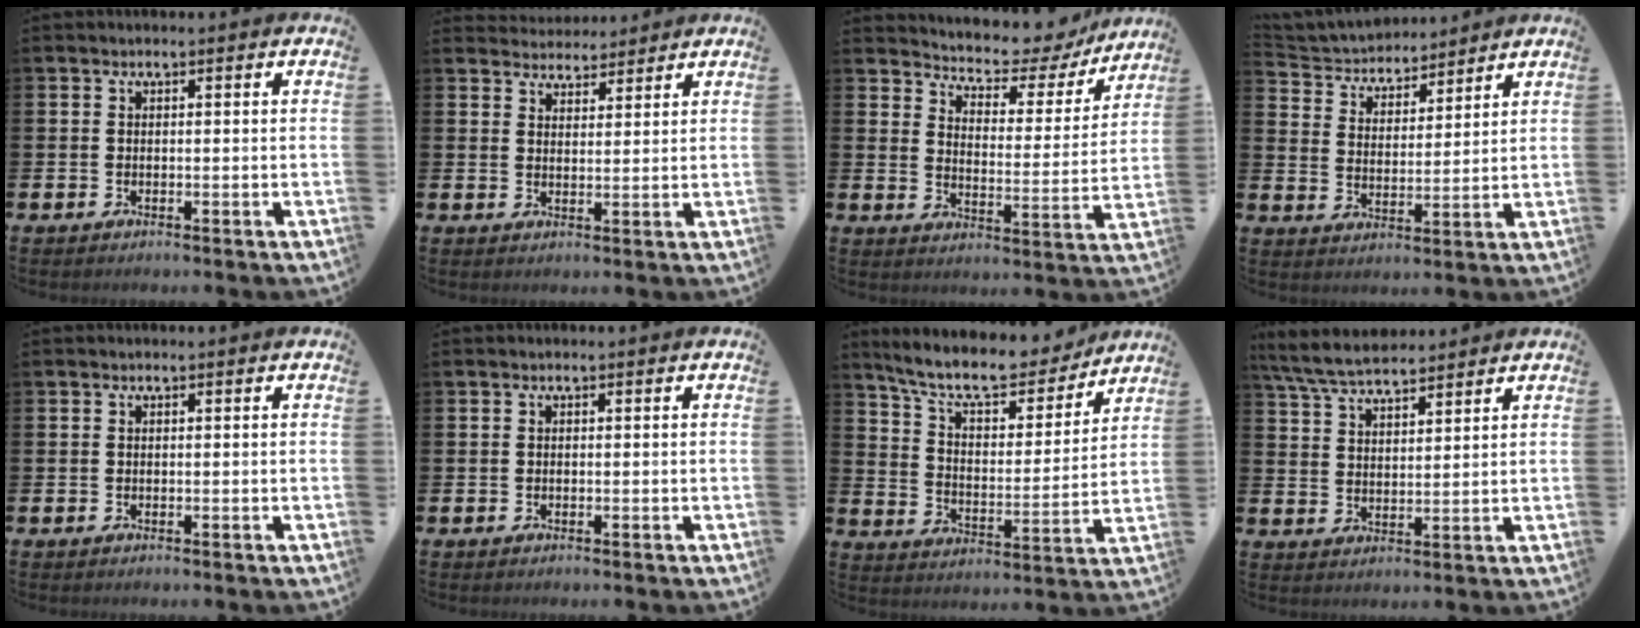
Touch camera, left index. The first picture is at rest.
{"total": 3.9, "force": [3.8, 1.0, -0.4], "torque": [-0.004, -0.020, 0.070]}
{"total": 6.0, "force": [5.6, 1.9, 0.8], "torque": [-0.045, -0.049, 0.092]}
{"total": 4.3, "force": [4.0, 1.6, -0.2], "torque": [-0.025, -0.030, 0.066]}
{"total": 0.0}
{"total": 0.0}
{"total": 10.2, "force": [9.2, 2.5, 3.8], "torque": [-0.101, -0.060, 0.158]}
{"total": 6.4, "force": [6.0, 1.1, 1.8], "torque": [-0.061, -0.019, 0.112]}